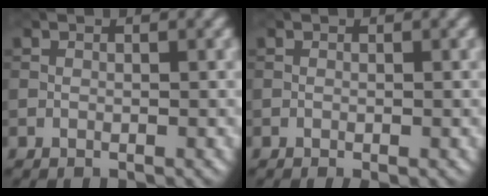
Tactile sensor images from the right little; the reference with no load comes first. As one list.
[{"total": 0.9, "force": [-0.2, 0.3, 0.8], "torque": [-0.016, -0.001, -0.006]}]